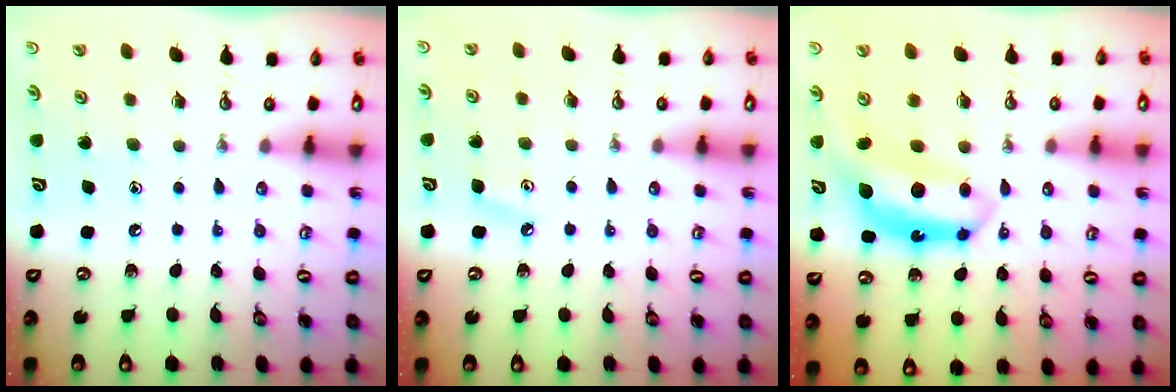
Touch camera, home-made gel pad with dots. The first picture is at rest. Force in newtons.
{"total": 3.8, "press": 3.8, "slide": 0.6}
{"total": 8.0, "press": 8.0, "slide": 0.5}